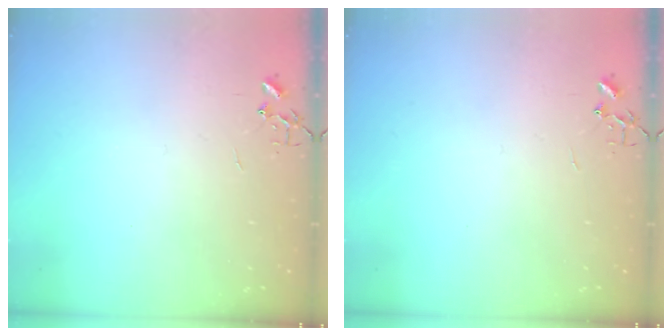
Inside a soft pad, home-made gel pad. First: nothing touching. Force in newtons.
{"total": 0.0}